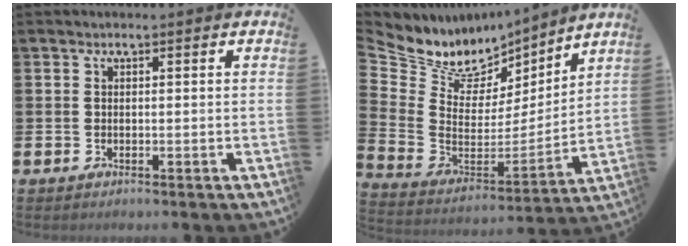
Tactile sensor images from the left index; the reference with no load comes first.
{"total": 8.0, "force": [6.4, 4.6, 1.2], "torque": [-0.072, -0.042, 0.117]}